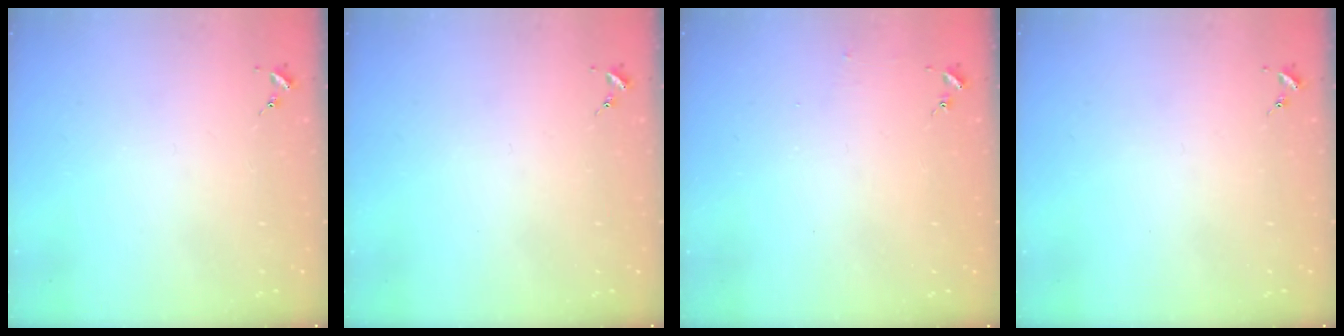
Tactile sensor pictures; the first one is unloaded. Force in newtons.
{"total": 0.0}
{"total": 3.6, "press": 3.6, "slide": 0.3}
{"total": 0.0}